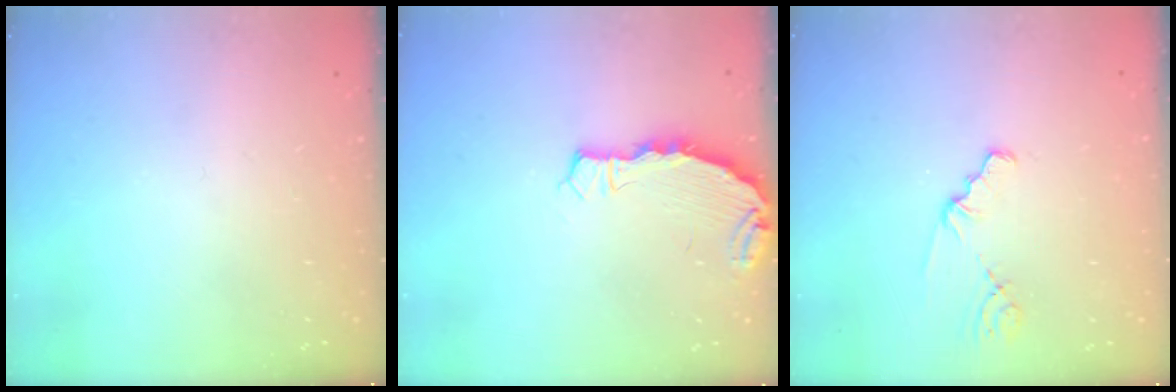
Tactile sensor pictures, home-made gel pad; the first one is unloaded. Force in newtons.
{"total": 3.9, "press": 3.9, "slide": 0.2}
{"total": 1.7, "press": 1.7, "slide": 0.1}